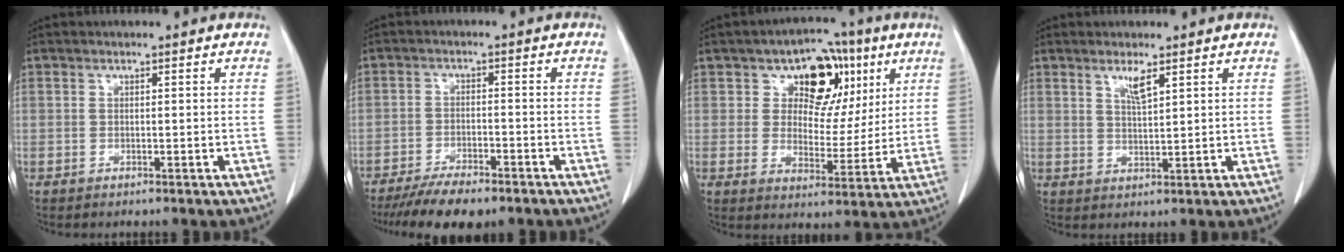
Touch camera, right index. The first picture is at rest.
{"total": 8.2, "force": [-6.5, 2.4, 4.4], "torque": [-0.070, -0.013, -0.105]}
{"total": 10.6, "force": [4.7, 7.1, 6.3], "torque": [-0.072, 0.023, 0.073]}
{"total": 2.9, "force": [1.8, 0.1, 2.2], "torque": [-0.046, -0.004, 0.037]}